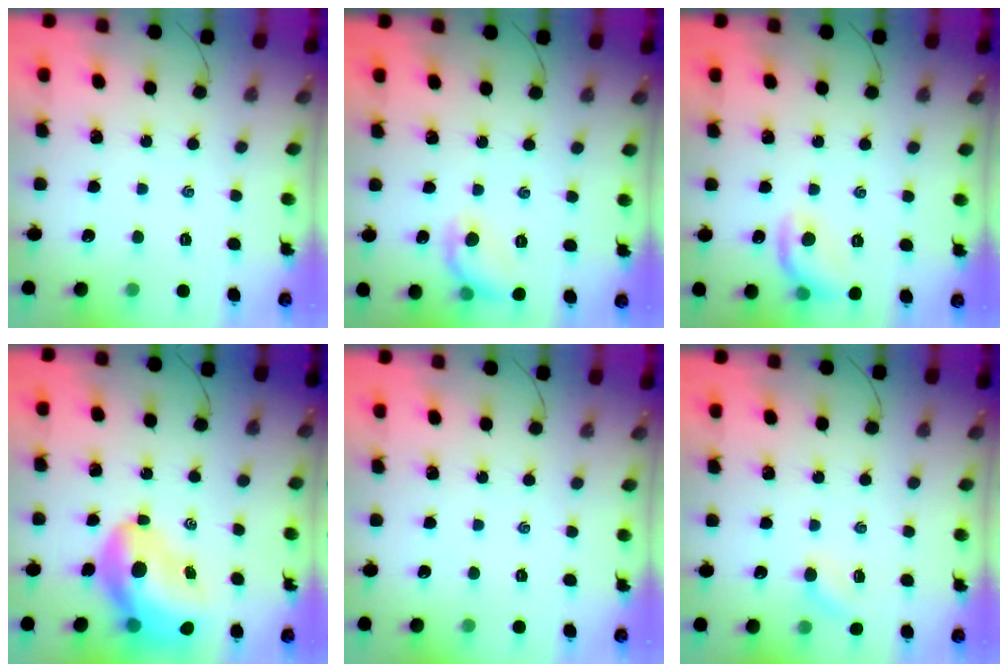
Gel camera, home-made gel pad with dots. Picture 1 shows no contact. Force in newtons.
{"total": 7.9, "press": 7.8, "slide": 1.4}
{"total": 9.4, "press": 9.4, "slide": 0.2}
{"total": 14.6, "press": 14.0, "slide": 4.1}
{"total": 0.0}
{"total": 3.4, "press": 3.2, "slide": 1.1}